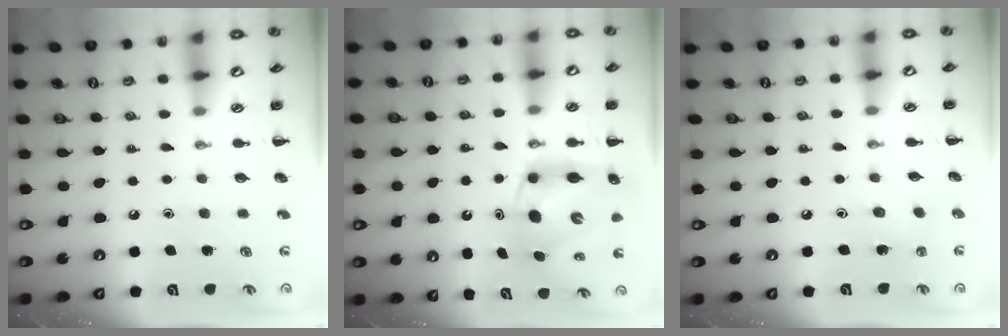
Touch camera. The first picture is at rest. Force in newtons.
{"total": 8.7, "press": 8.5, "slide": 2.1}
{"total": 2.0, "press": 1.9, "slide": 0.6}